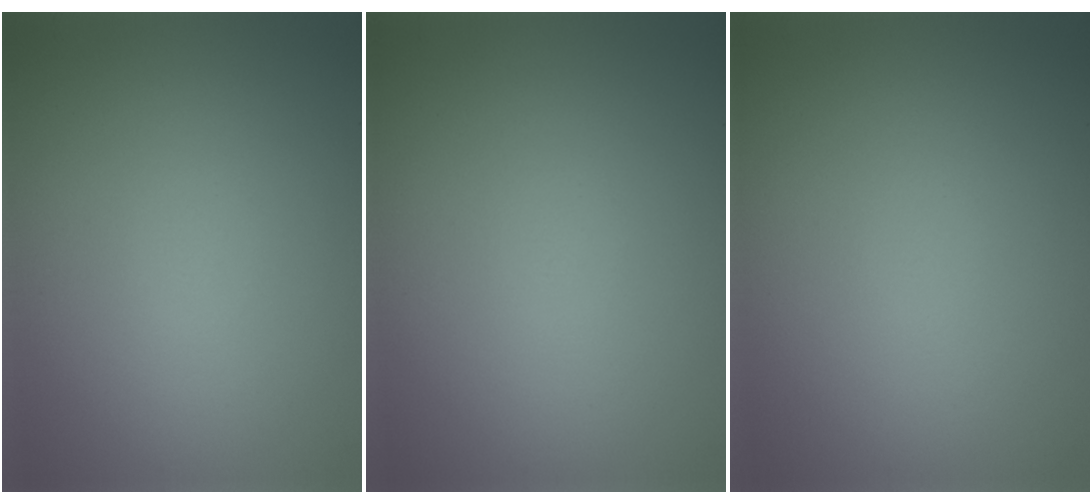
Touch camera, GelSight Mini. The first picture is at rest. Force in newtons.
{"total": 0.0}
{"total": 0.0}